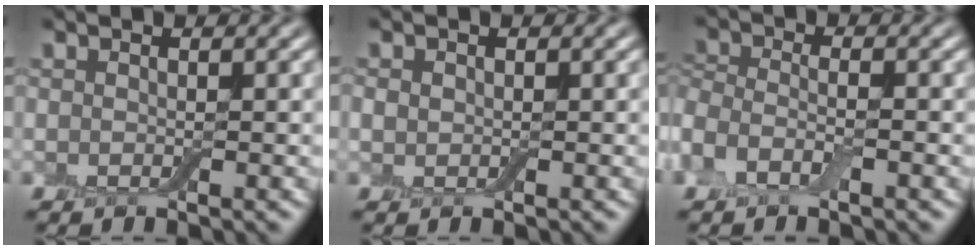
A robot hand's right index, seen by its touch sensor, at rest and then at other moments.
{"total": 0.9, "force": [0.0, 0.8, 0.2], "torque": [-0.004, 0.001, -0.004]}
{"total": 2.7, "force": [-1.3, 1.4, 1.9], "torque": [-0.047, 0.003, -0.038]}